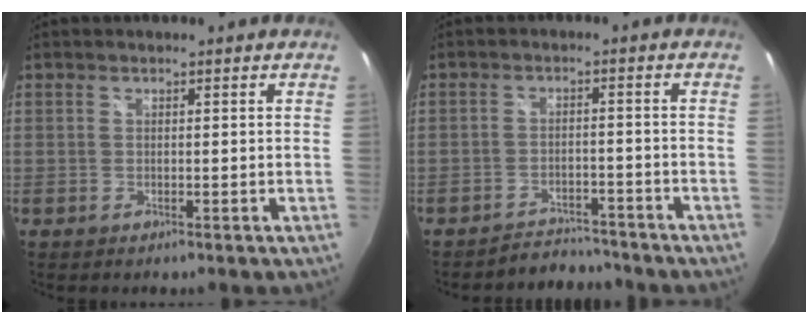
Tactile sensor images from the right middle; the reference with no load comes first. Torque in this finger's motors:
{"motor_torque": [-0.71, -1.23, -0.26, -0.11]}